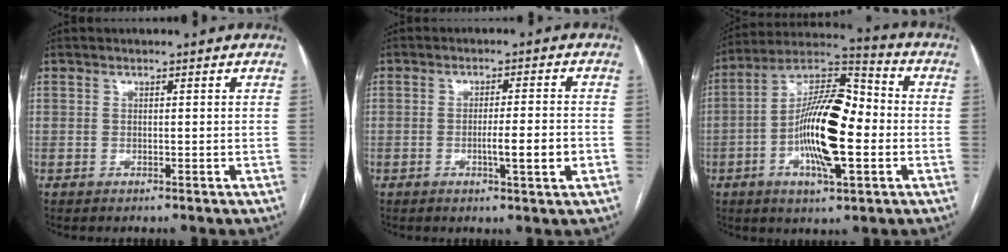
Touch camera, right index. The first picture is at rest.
{"total": 5.4, "force": [-1.5, 0.2, 5.2], "torque": [-0.082, -0.005, -0.021]}
{"total": 16.6, "force": [-2.9, 4.7, 15.6], "torque": [-0.290, 0.016, -0.052]}